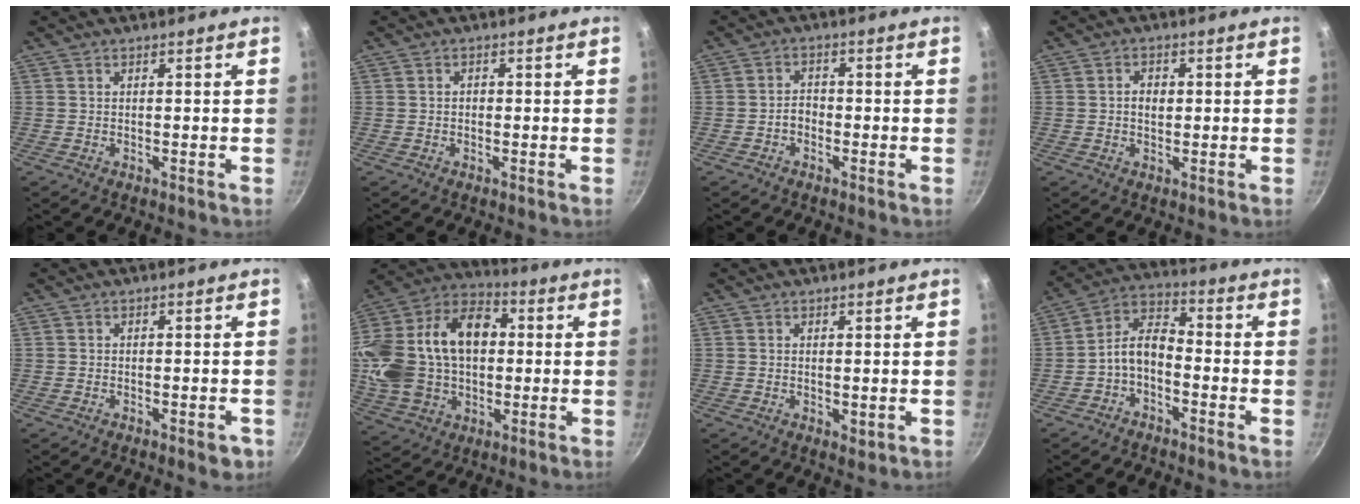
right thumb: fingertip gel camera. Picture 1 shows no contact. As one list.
[{"total": 1.0, "force": [-0.1, 0.9, 0.6], "torque": [-0.009, 0.005, -0.003]}, {"total": 2.6, "force": [-1.2, 1.8, 1.3], "torque": [-0.010, 0.020, -0.024]}, {"total": 3.1, "force": [0.2, 2.2, 2.1], "torque": [-0.023, 0.006, 0.001]}, {"total": 3.0, "force": [-1.4, 1.4, 2.2], "torque": [-0.024, 0.008, -0.015]}, {"total": 25.1, "force": [1.8, 17.5, 18.0], "torque": [-0.333, 0.044, 0.033]}, {"total": 1.4, "force": [0.2, 0.8, 1.2], "torque": [-0.018, -0.005, 0.002]}, {"total": 7.3, "force": [-3.0, 4.2, 5.2], "torque": [-0.095, 0.054, -0.065]}]